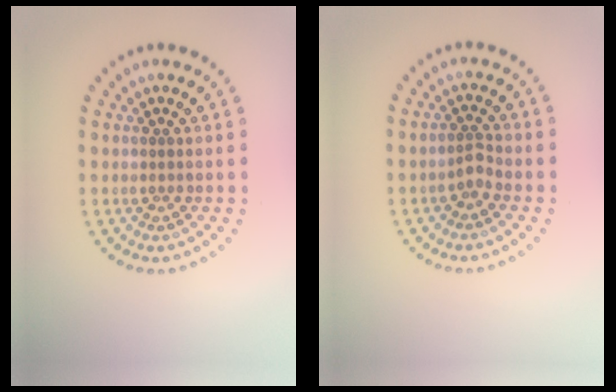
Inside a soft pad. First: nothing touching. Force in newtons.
{"total": 1.4, "press": 1.2, "slide": 0.8}